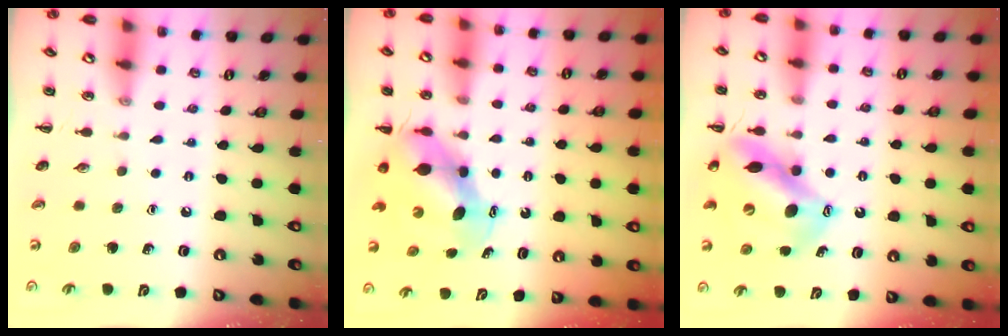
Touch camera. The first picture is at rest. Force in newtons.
{"total": 6.1, "press": 5.9, "slide": 1.7}
{"total": 13.6, "press": 13.2, "slide": 3.4}